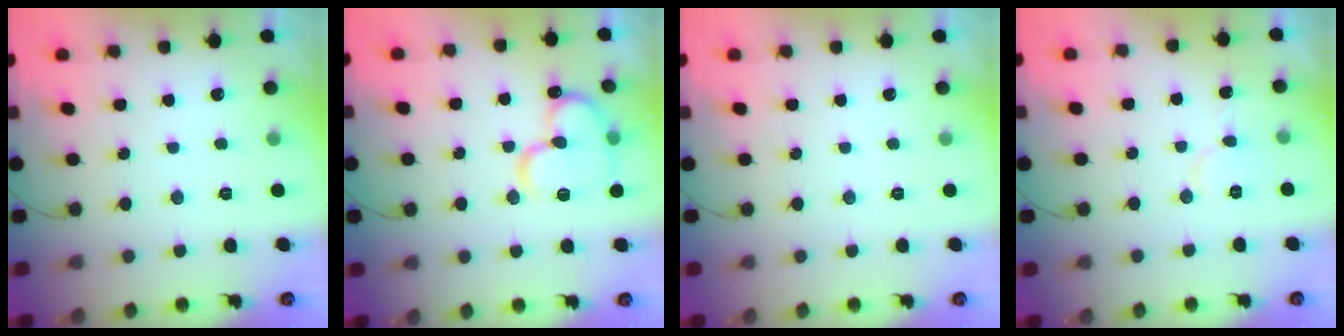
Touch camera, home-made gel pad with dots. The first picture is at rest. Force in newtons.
{"total": 14.9, "press": 14.8, "slide": 2.0}
{"total": 0.0}
{"total": 4.8, "press": 4.7, "slide": 0.4}